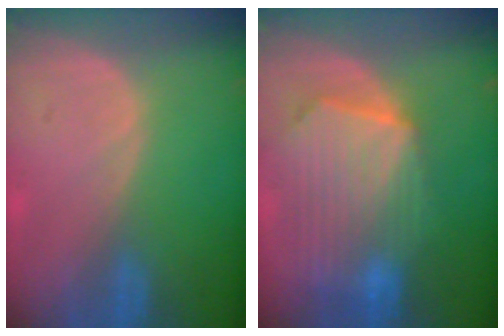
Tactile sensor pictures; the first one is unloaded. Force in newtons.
{"total": 10.8, "press": 9.5, "slide": 5.2}